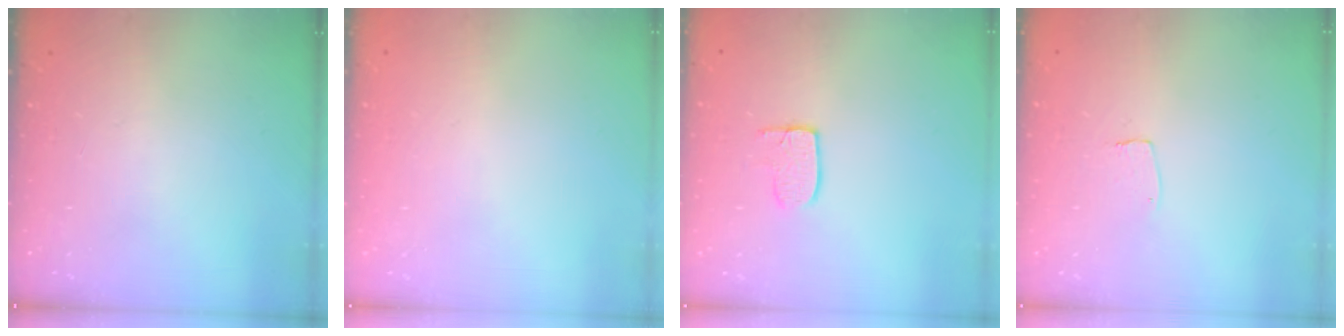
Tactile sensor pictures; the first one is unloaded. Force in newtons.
{"total": 0.0}
{"total": 5.9, "press": 5.9, "slide": 0.4}
{"total": 2.6, "press": 2.6, "slide": 0.1}